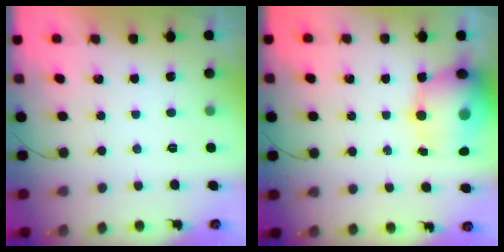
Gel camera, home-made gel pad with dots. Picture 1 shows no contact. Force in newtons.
{"total": 16.3, "press": 15.9, "slide": 3.8}